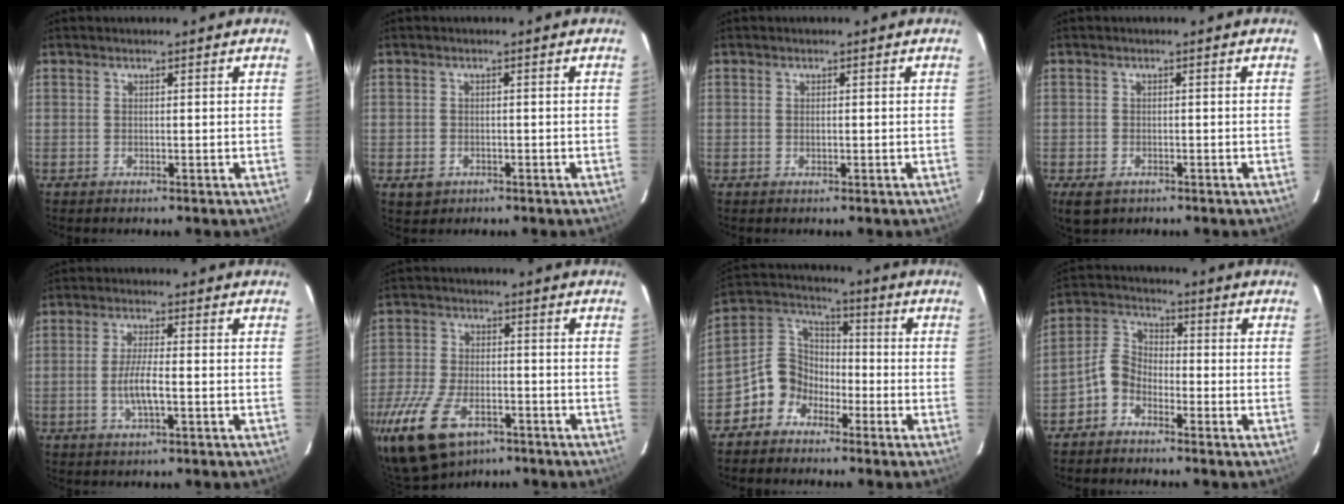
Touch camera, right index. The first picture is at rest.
{"total": 2.8, "force": [-1.2, 2.3, 1.1], "torque": [-0.023, 0.001, -0.011]}
{"total": 0.6, "force": [0.0, 0.3, 0.5], "torque": [-0.009, 0.001, 0.002]}
{"total": 3.9, "force": [-2.2, 2.6, 2.0], "torque": [-0.043, -0.007, -0.032]}
{"total": 5.3, "force": [-1.3, 0.8, 5.1], "torque": [-0.098, -0.004, -0.024]}
{"total": 18.6, "force": [-11.4, 9.8, 10.9], "torque": [-0.261, -0.034, -0.203]}
{"total": 8.5, "force": [-5.0, 6.6, 2.0], "torque": [-0.047, 0.037, -0.108]}
{"total": 5.5, "force": [-3.5, 3.4, 2.5], "torque": [-0.054, 0.022, -0.078]}